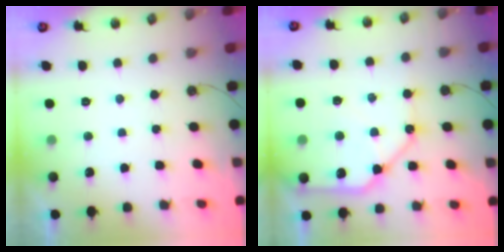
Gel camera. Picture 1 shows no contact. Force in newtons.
{"total": 15.6, "press": 15.5, "slide": 1.9}